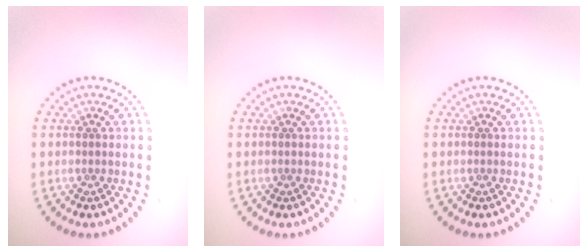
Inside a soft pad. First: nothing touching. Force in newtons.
{"total": 0.0}
{"total": 0.0}